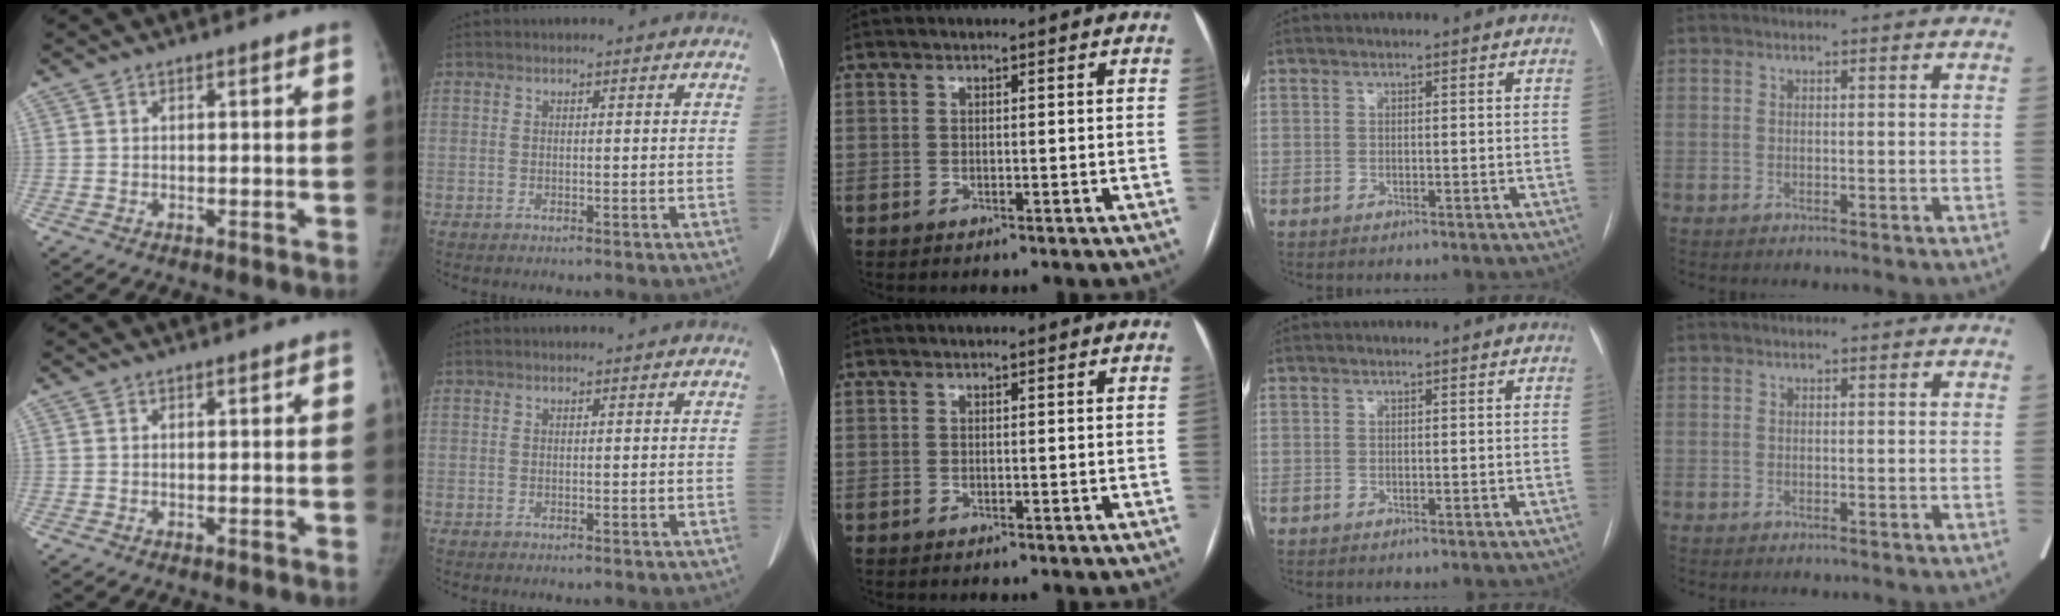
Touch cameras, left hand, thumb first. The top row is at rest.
{}